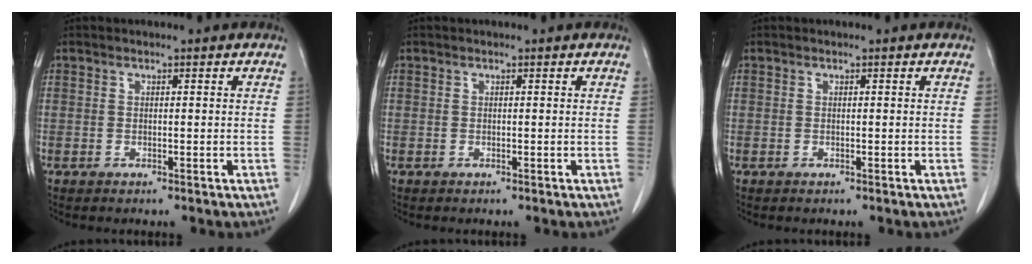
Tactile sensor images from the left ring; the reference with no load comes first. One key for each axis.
{"total": 0.0}
{"total": 0.0}